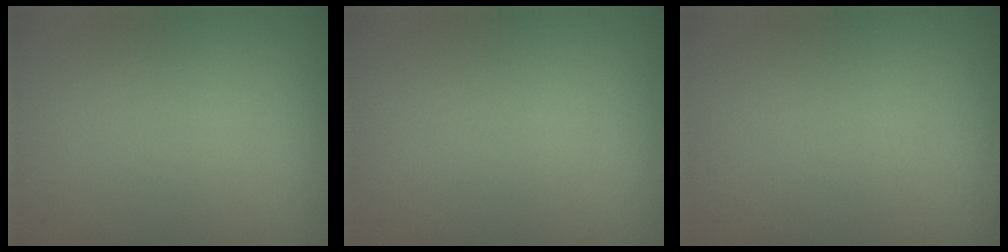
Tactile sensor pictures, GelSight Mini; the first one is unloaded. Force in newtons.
{"total": 0.0}
{"total": 0.0}